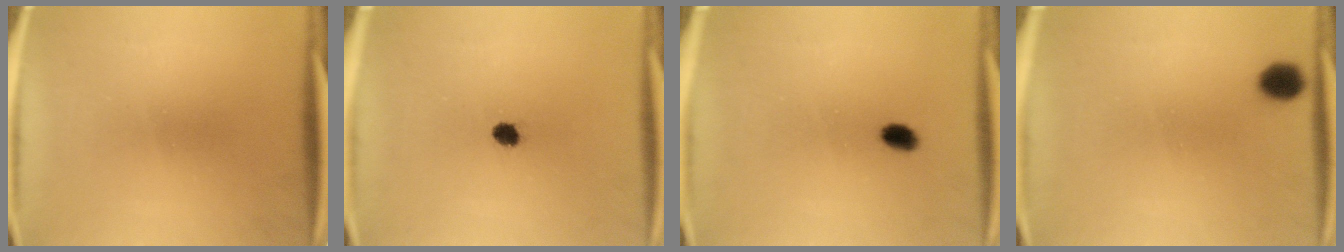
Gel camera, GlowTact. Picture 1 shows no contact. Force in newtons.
{"total": 2.4}
{"total": 2.4}
{"total": 2.3}